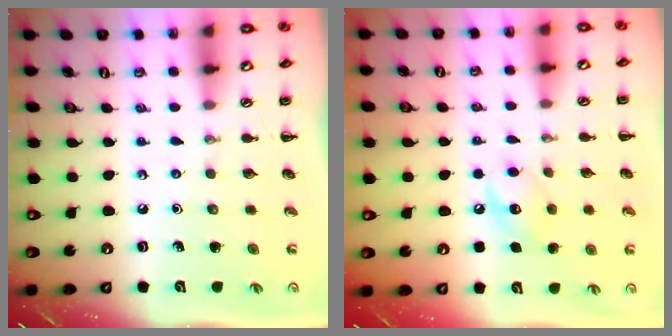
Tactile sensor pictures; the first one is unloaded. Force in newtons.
{"total": 8.3, "press": 8.3, "slide": 0.7}